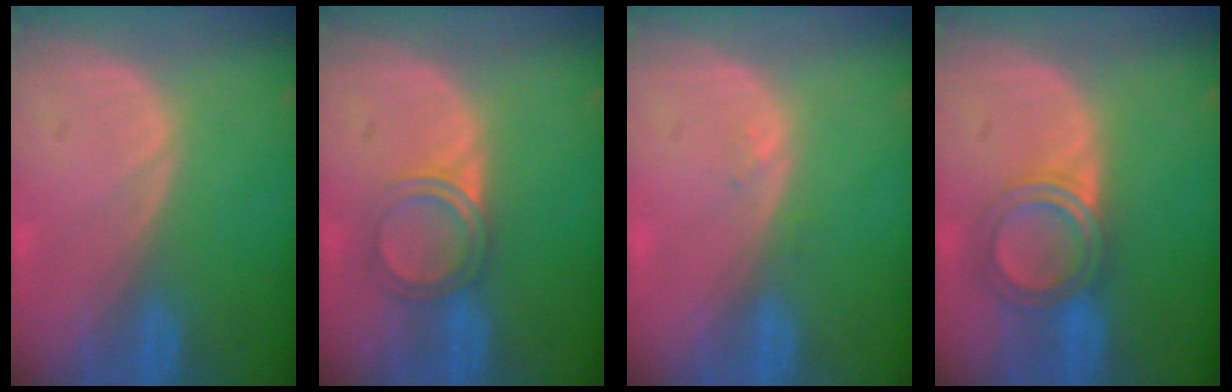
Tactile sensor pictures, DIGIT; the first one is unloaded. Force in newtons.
{"total": 4.2, "press": 4.0, "slide": 1.4}
{"total": 0.9, "press": 0.8, "slide": 0.4}
{"total": 5.2, "press": 5.1, "slide": 0.3}